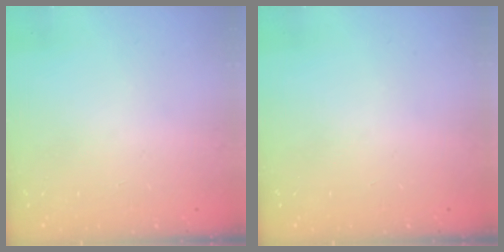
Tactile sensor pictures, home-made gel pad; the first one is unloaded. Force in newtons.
{"total": 0.0}